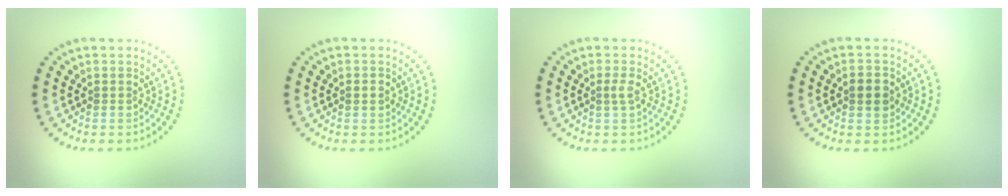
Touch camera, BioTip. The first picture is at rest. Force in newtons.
{"total": 1.0, "press": 1.0, "slide": 0.1}
{"total": 0.8, "press": 0.6, "slide": 0.5}
{"total": 2.3, "press": 2.3, "slide": 0.0}